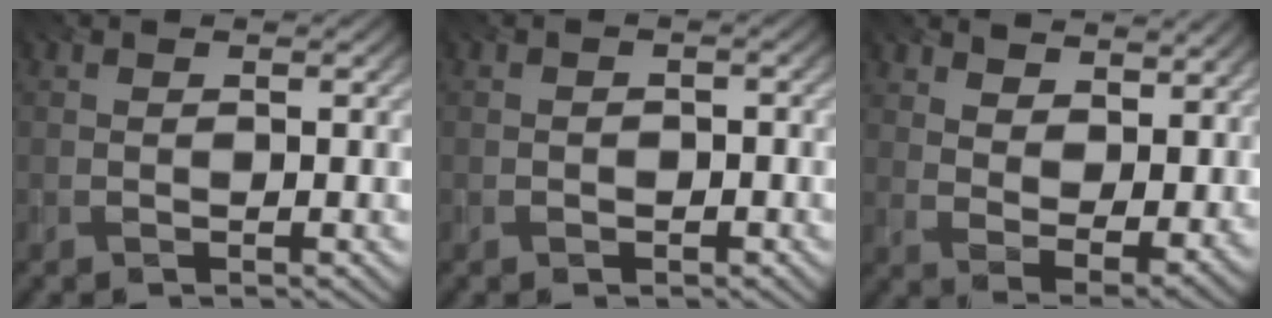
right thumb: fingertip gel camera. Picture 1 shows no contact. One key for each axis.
{"total": 1.0, "fx": -0.8, "fy": 0.5, "fz": -0.2, "tx": 0.008, "ty": -0.003, "tz": -0.016}
{"total": 10.3, "fx": 7.2, "fy": 4.8, "fz": 5.6, "tx": -0.113, "ty": -0.016, "tz": 0.108}